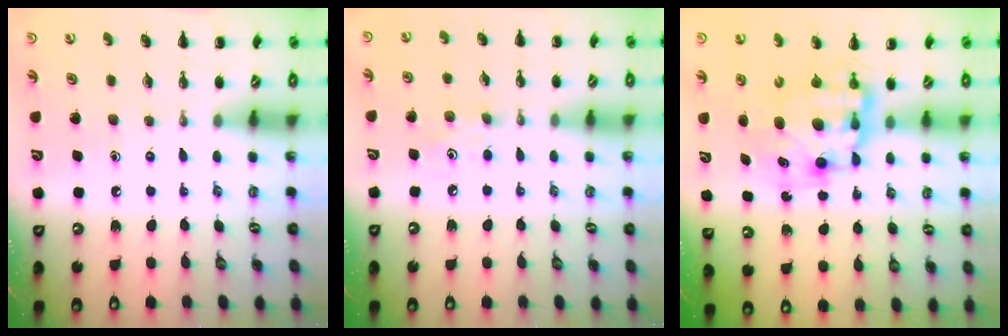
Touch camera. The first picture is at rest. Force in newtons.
{"total": 4.5, "press": 4.3, "slide": 1.3}
{"total": 8.6, "press": 8.2, "slide": 2.4}